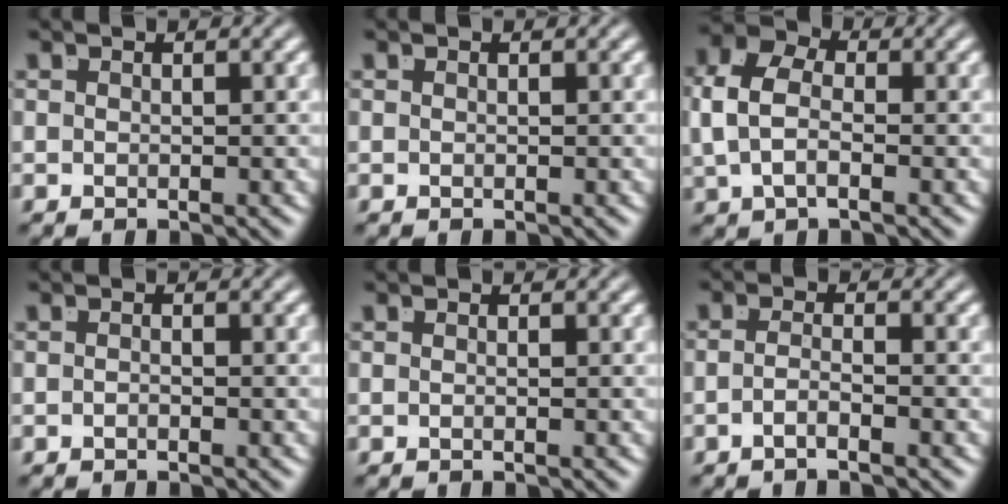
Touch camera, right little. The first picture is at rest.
{"total": 0.0}
{"total": 5.8, "force": [0.6, 4.3, 3.8], "torque": [-0.079, 0.006, 0.000]}
{"total": 0.8, "force": [-0.6, -0.6, 0.1], "torque": [-0.001, -0.003, -0.009]}
{"total": 0.0}
{"total": 2.2, "force": [-1.7, -0.6, 1.3], "torque": [-0.025, -0.013, -0.027]}